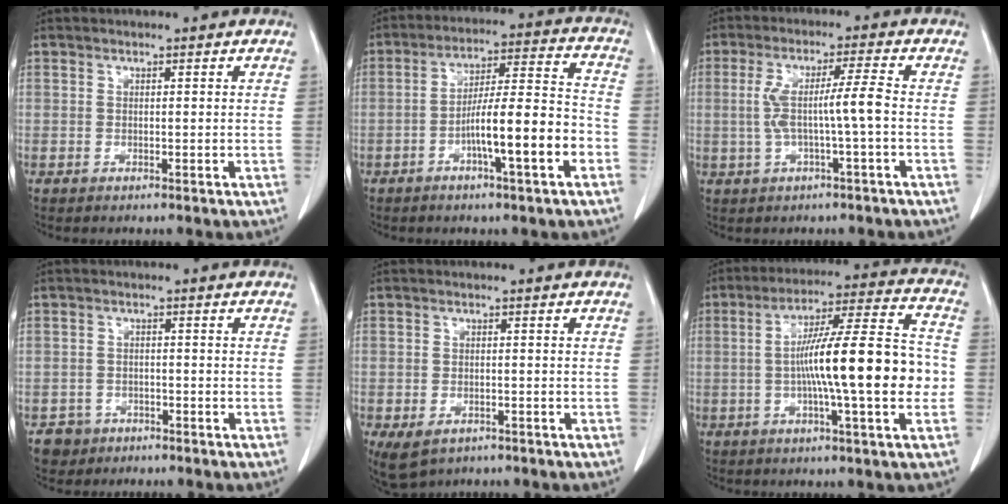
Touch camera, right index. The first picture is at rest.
{"total": 11.9, "force": [-4.4, 0.8, 11.1], "torque": [-0.184, 0.015, -0.068]}
{"total": 6.6, "force": [-0.6, -0.4, 6.6], "torque": [-0.133, 0.018, -0.004]}
{"total": 3.2, "force": [-1.8, 2.6, -0.2], "torque": [0.002, 0.012, -0.029]}
{"total": 4.7, "force": [-2.7, 3.0, 2.5], "torque": [-0.050, -0.007, -0.031]}
{"total": 17.6, "force": [-2.0, 0.8, 17.5], "torque": [-0.279, 0.013, -0.035]}